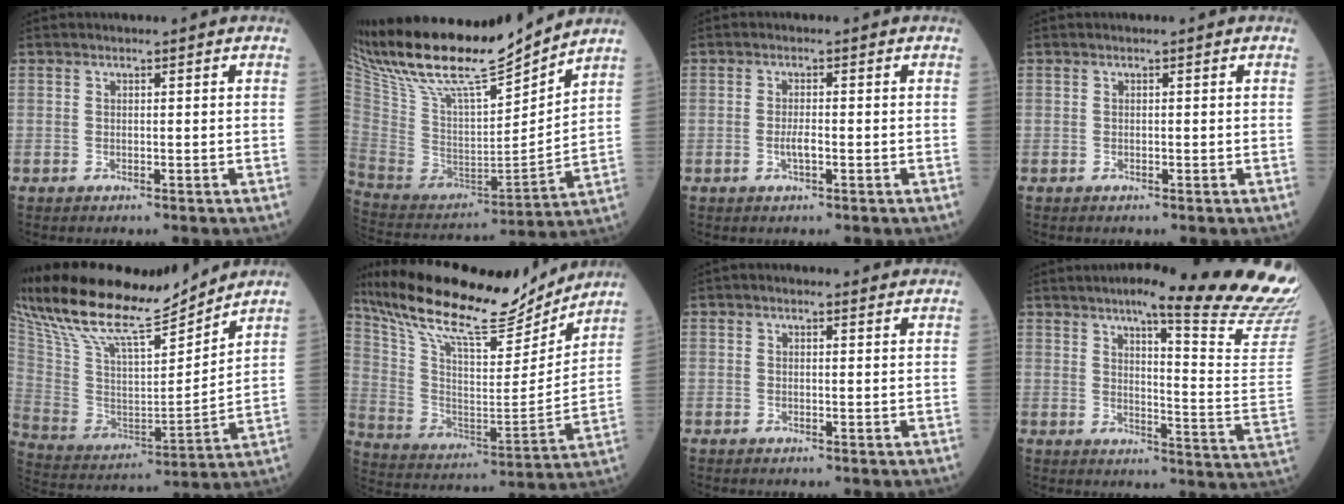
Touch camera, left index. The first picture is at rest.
{"total": 26.0, "force": [22.4, 3.9, 12.7], "torque": [-0.254, -0.009, 0.390]}
{"total": 1.8, "force": [-0.5, 0.4, 1.7], "torque": [-0.034, 0.000, -0.010]}
{"total": 0.0}
{"total": 21.1, "force": [18.6, 3.1, 9.6], "torque": [-0.191, -0.002, 0.328]}
{"total": 23.3, "force": [20.5, 3.9, 10.3], "torque": [-0.197, -0.006, 0.335]}
{"total": 1.8, "force": [1.4, 0.7, 0.8], "torque": [-0.016, 0.010, 0.015]}
{"total": 21.7, "force": [18.3, -0.7, 11.7], "torque": [-0.156, -0.095, 0.212]}